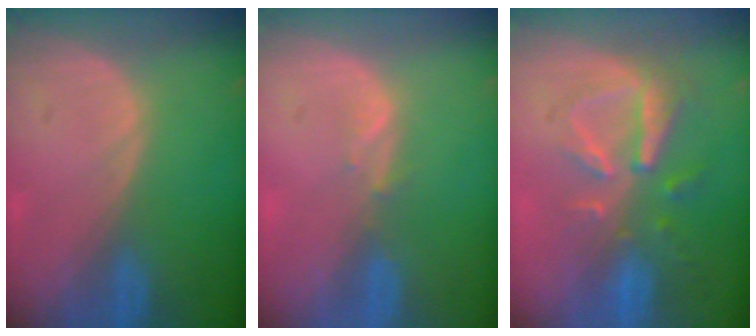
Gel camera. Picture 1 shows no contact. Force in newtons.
{"total": 1.4, "press": 1.2, "slide": 0.6}
{"total": 8.1, "press": 7.4, "slide": 3.4}